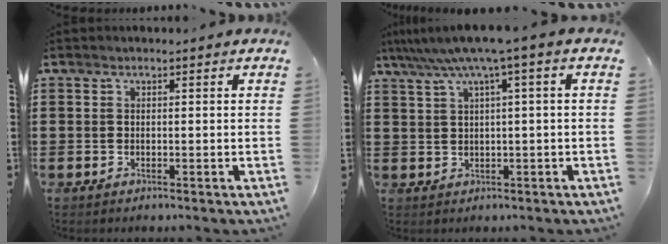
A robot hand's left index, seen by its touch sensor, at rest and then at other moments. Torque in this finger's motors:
{"motor_torque": [1.56, -0.58, 0.86, 0.21]}